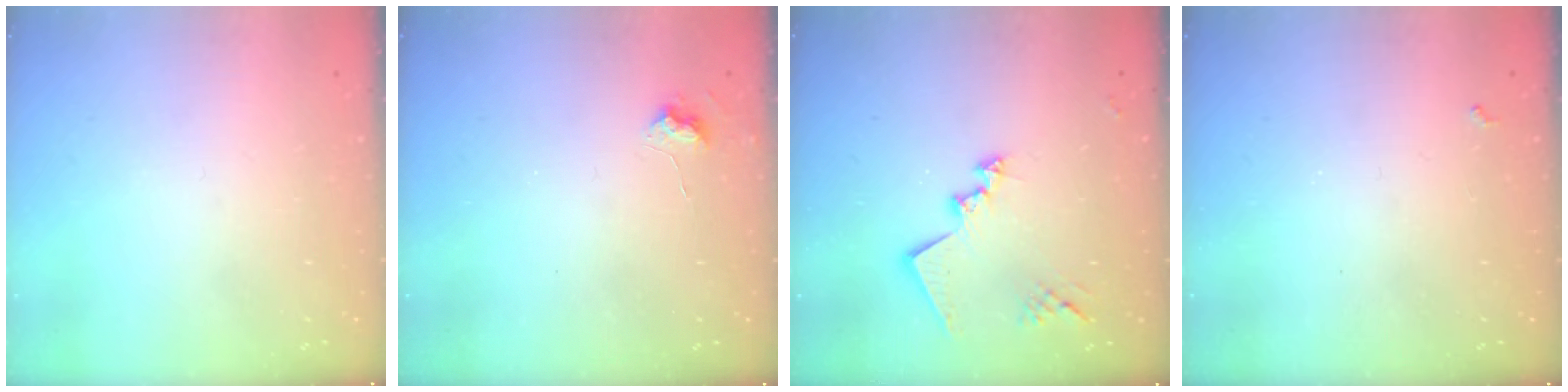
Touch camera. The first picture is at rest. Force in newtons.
{"total": 4.8, "press": 4.8, "slide": 0.7}
{"total": 15.3, "press": 15.3, "slide": 0.9}
{"total": 1.9, "press": 1.9, "slide": 0.4}